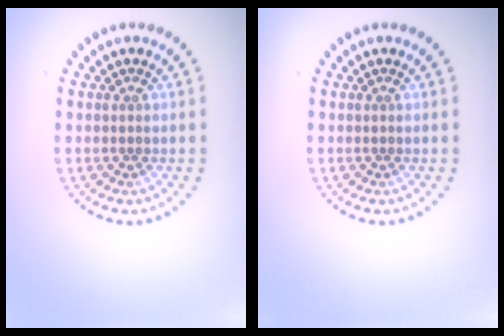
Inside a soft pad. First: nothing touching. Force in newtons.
{"total": 0.0}